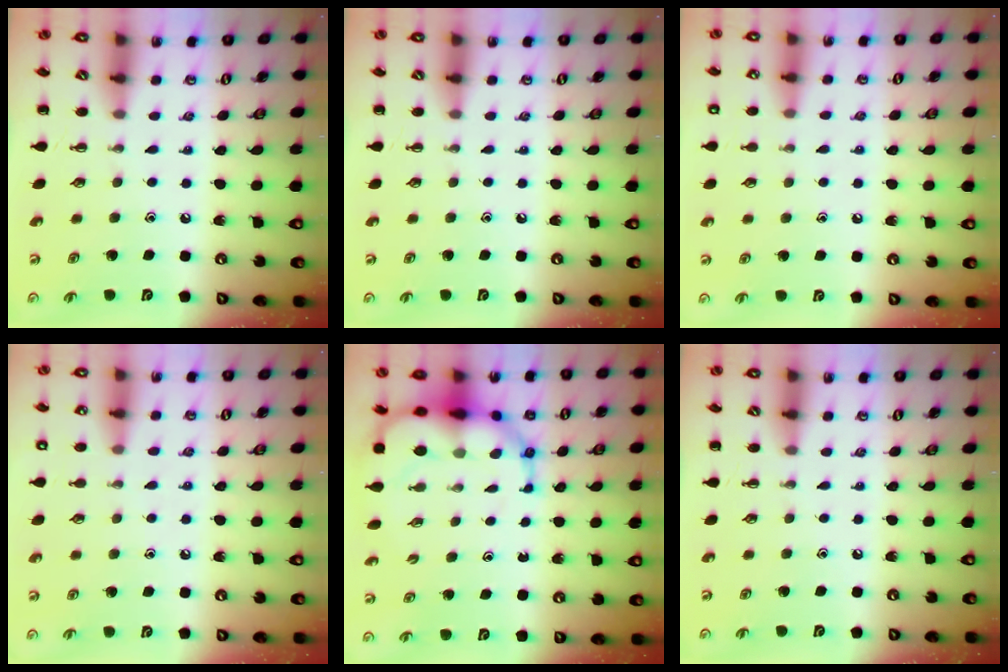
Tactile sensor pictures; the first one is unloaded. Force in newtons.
{"total": 0.0}
{"total": 6.7, "press": 6.3, "slide": 2.3}
{"total": 6.4, "press": 6.0, "slide": 2.1}
{"total": 10.6, "press": 10.2, "slide": 3.0}
{"total": 0.0}